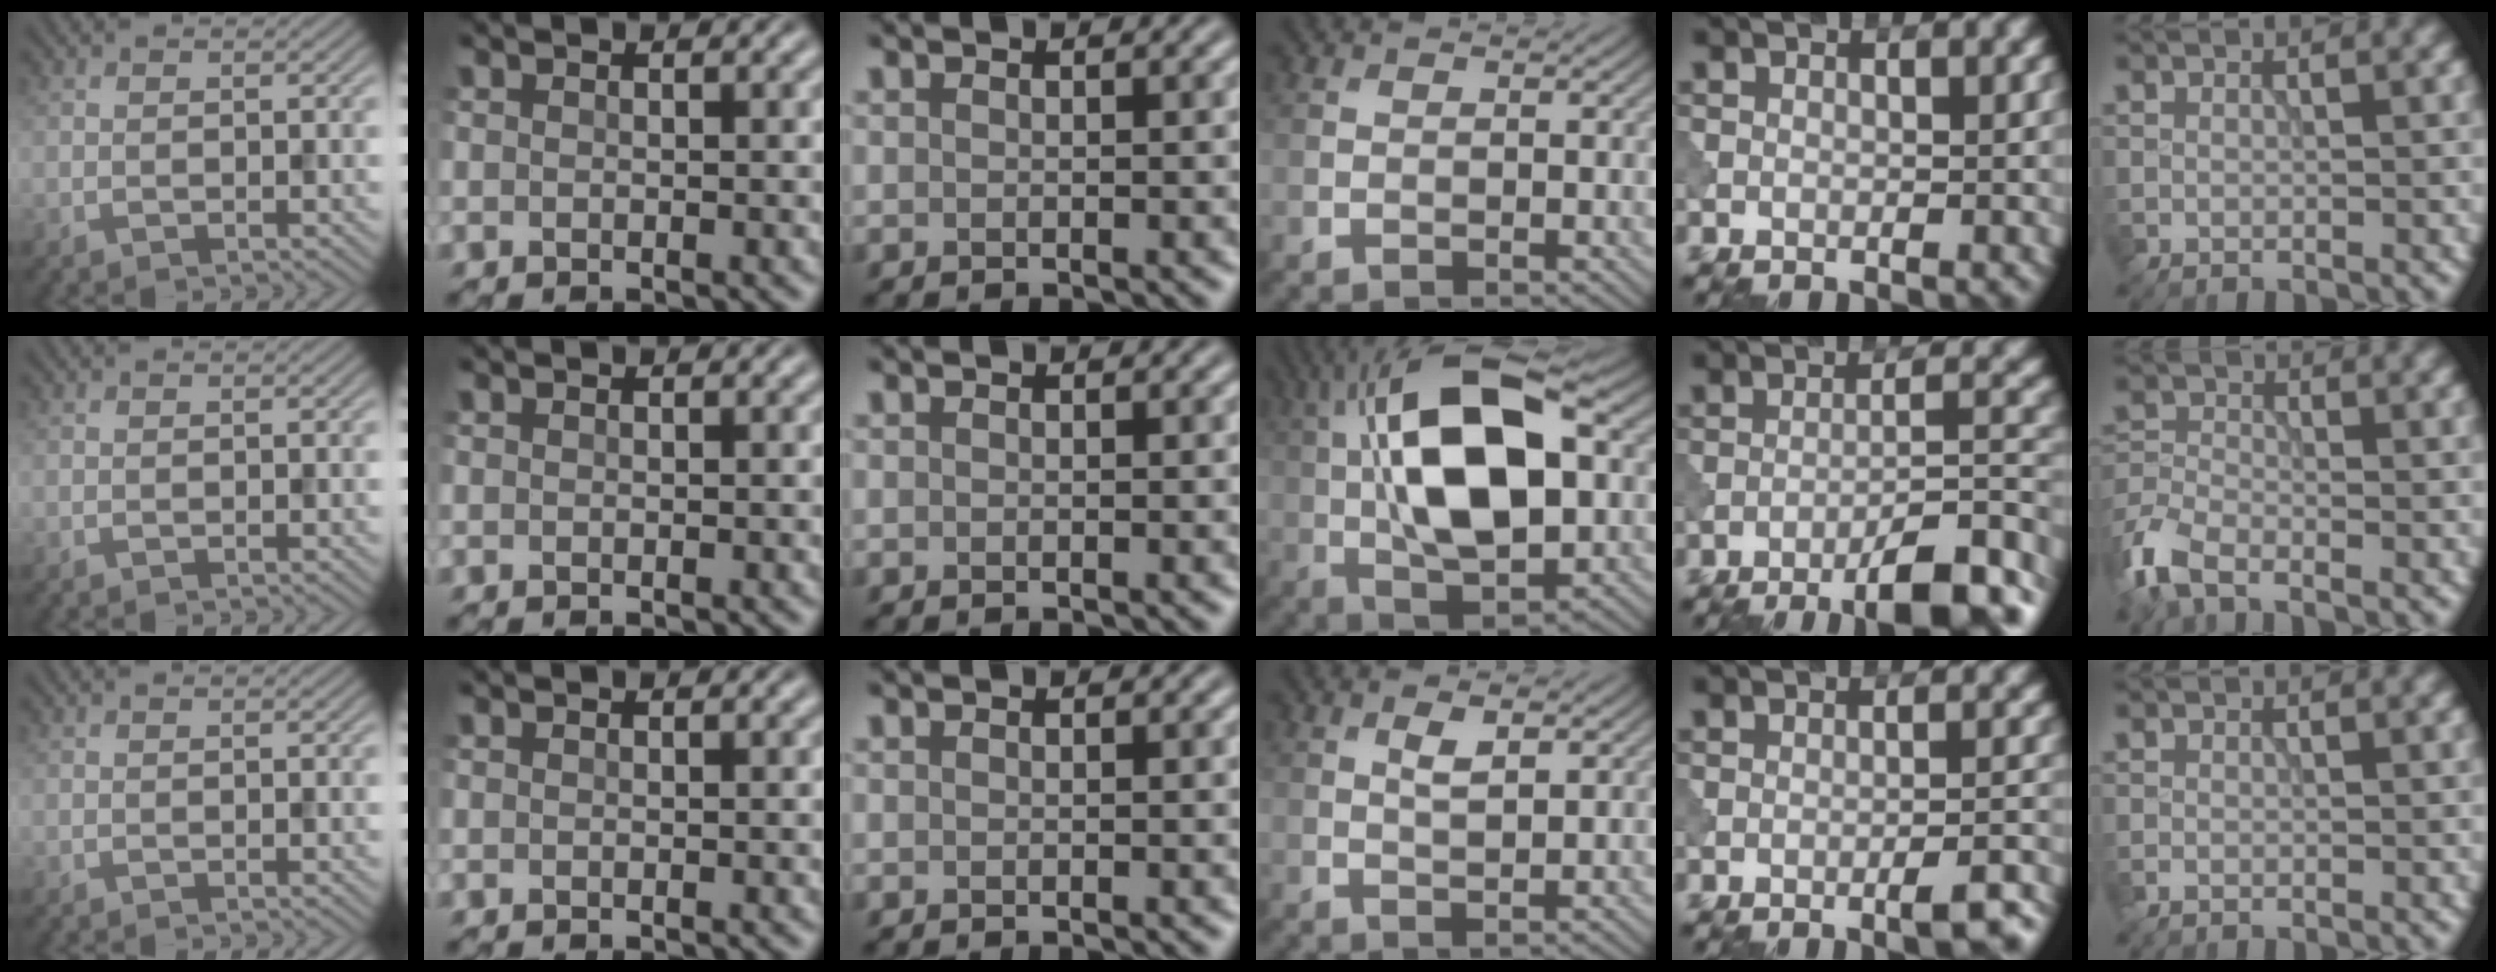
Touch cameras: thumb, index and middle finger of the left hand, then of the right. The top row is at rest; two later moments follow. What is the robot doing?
{"motion": "shake", "object": "bell"}